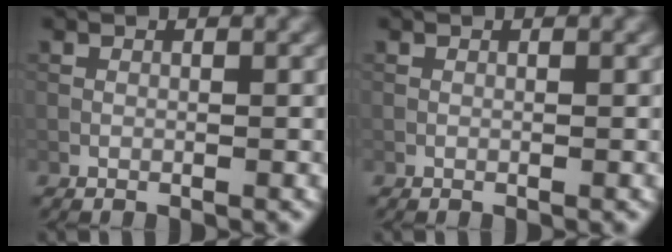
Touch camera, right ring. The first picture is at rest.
{"total": 0.0}